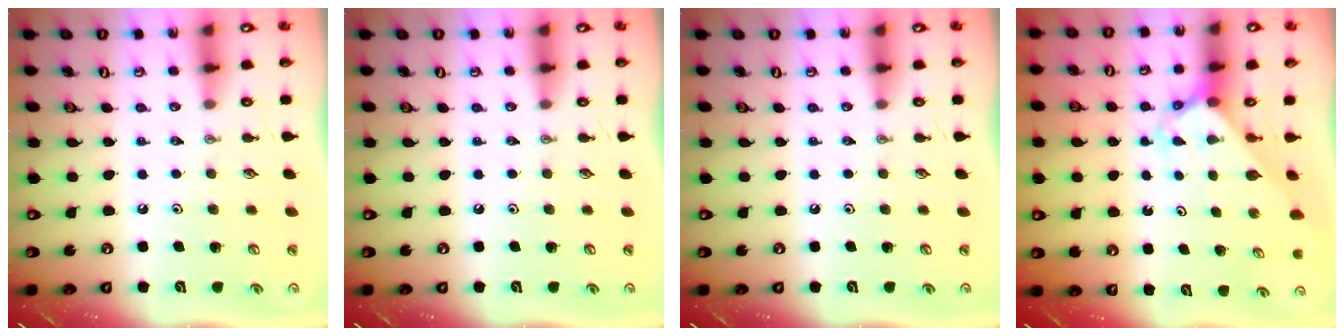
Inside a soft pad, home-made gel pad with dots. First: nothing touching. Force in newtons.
{"total": 0.0}
{"total": 0.0}
{"total": 2.7, "press": 2.7, "slide": 0.1}